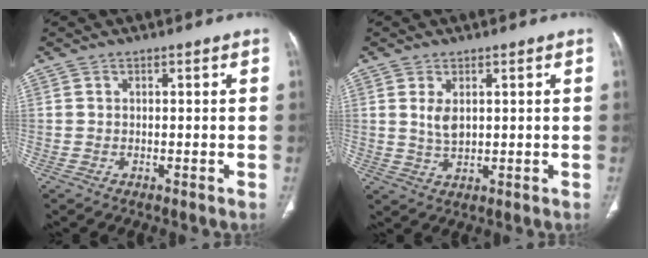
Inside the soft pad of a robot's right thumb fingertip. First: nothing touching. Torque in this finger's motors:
{"motor_torque": [-0.24, 0.26, 0.20, 0.65, 0.05]}